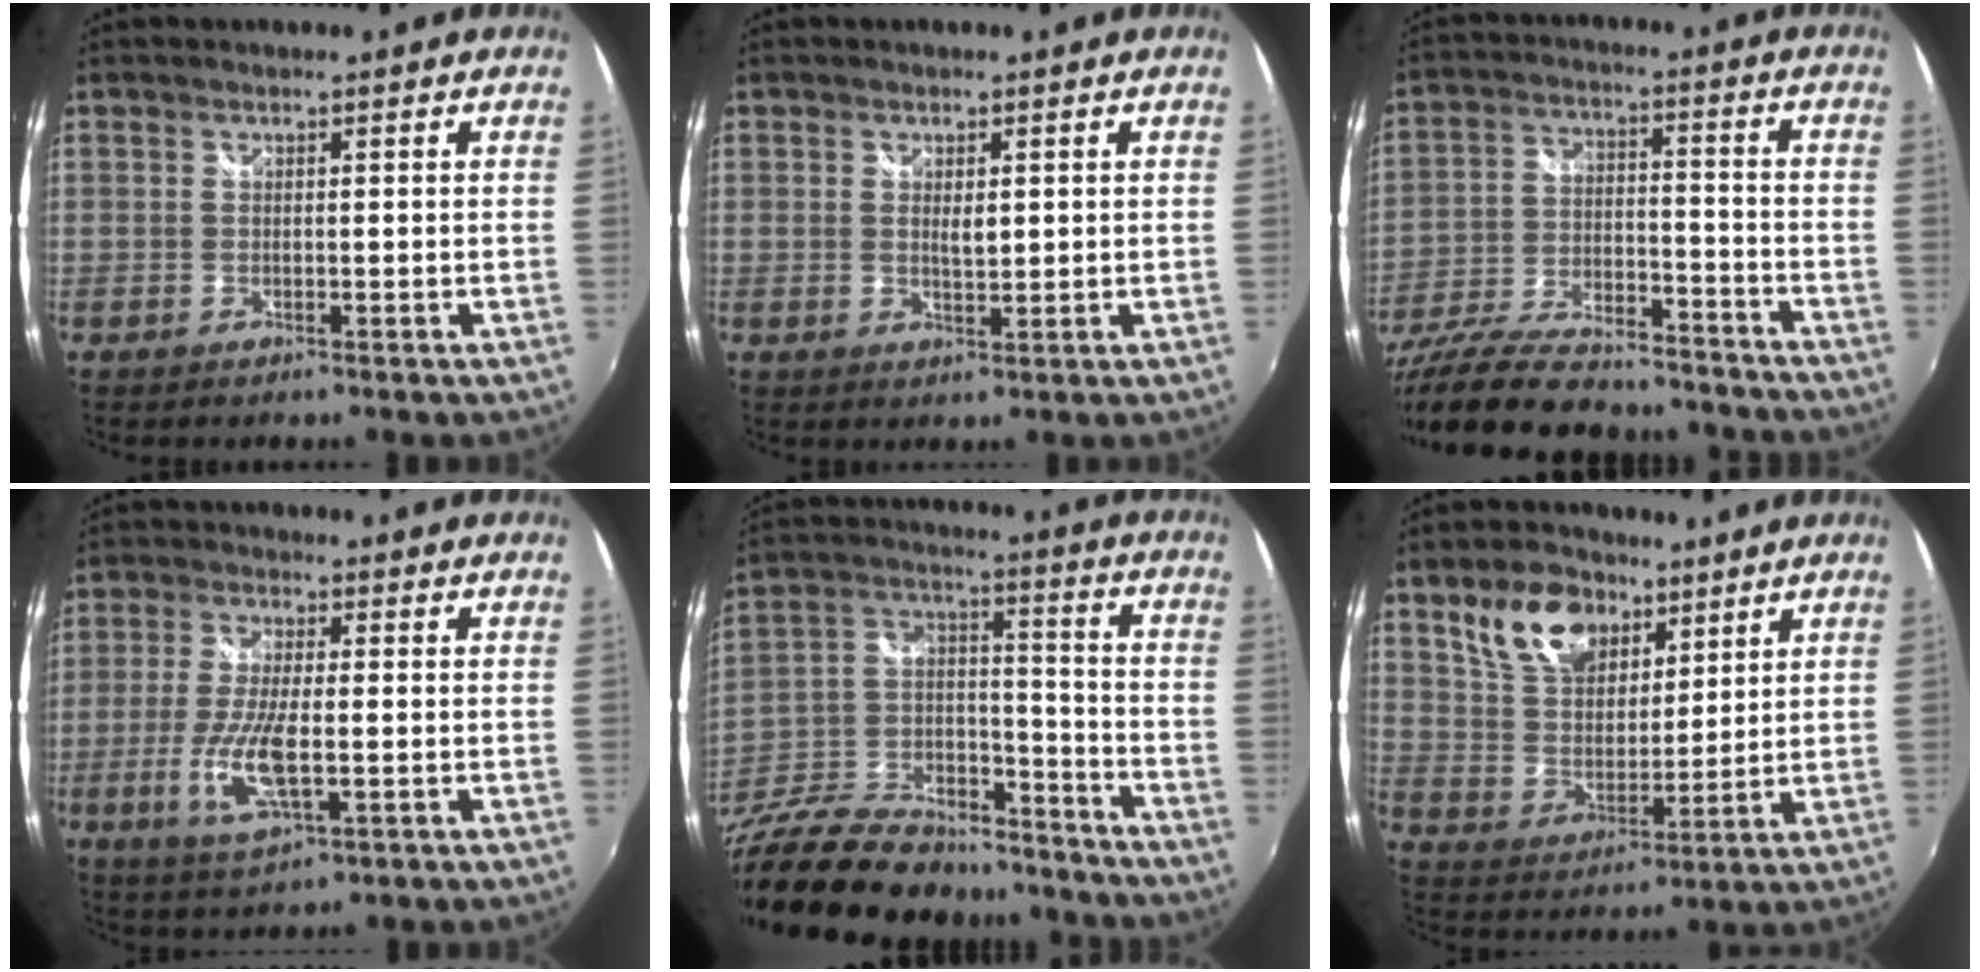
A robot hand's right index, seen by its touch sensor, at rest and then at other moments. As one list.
[{"total": 2.5, "force": [0.6, 1.1, 2.2], "torque": [-0.035, -0.003, 0.010]}, {"total": 25.9, "force": [-21.6, 7.5, 12.1], "torque": [-0.239, -0.035, -0.329]}, {"total": 9.8, "force": [-2.4, 2.7, 9.1], "torque": [-0.188, -0.014, -0.046]}, {"total": 29.1, "force": [-22.3, 12.8, 13.6], "torque": [-0.302, 0.029, -0.342]}, {"total": 12.3, "force": [7.2, 7.4, 6.8], "torque": [-0.130, 0.023, 0.139]}]